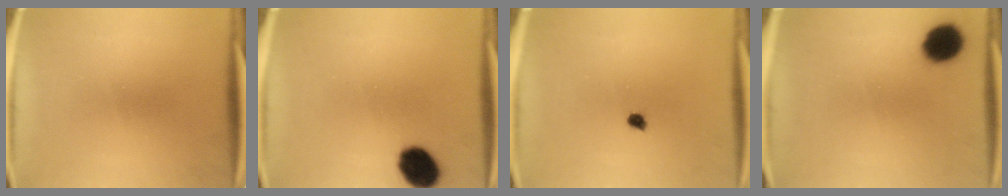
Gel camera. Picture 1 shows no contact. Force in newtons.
{"total": 10.1}
{"total": 1.4}
{"total": 8.4}